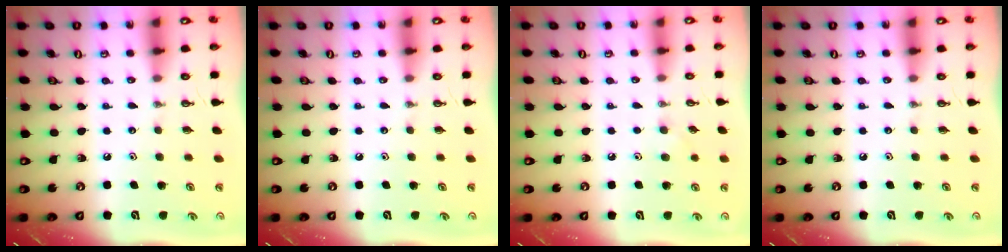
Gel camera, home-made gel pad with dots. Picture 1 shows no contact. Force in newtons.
{"total": 0.0}
{"total": 4.8, "press": 4.6, "slide": 1.3}
{"total": 0.0}